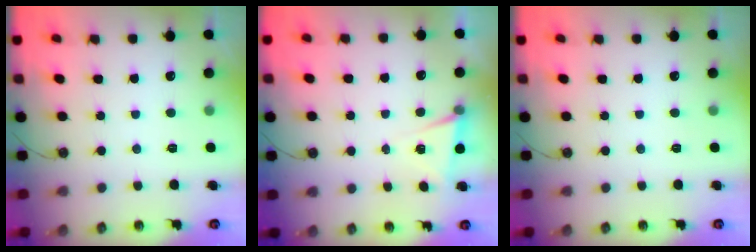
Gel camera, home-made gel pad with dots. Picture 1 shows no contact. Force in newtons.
{"total": 4.6, "press": 2.7, "slide": 3.8}
{"total": 0.0}